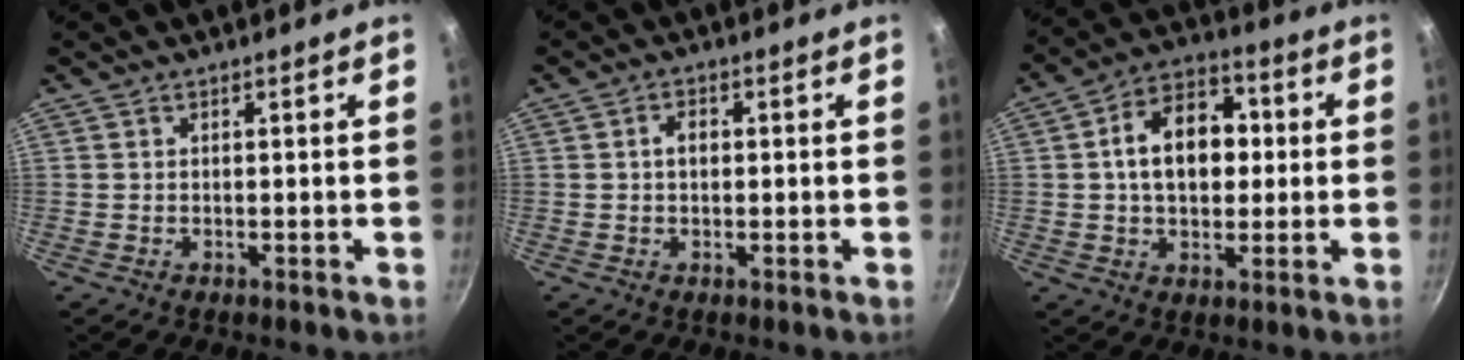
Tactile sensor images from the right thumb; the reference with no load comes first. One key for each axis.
{"total": 2.5, "fx": 0.2, "fy": 1.8, "fz": 1.8, "tx": -0.019, "ty": 0.008, "tz": 0.001}
{"total": 14.2, "fx": 1.4, "fy": 9.7, "fz": 10.2, "tx": -0.124, "ty": 0.023, "tz": 0.007}